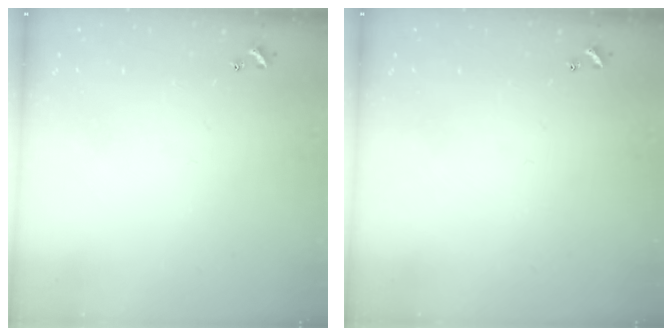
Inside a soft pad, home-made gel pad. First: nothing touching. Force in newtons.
{"total": 0.0}